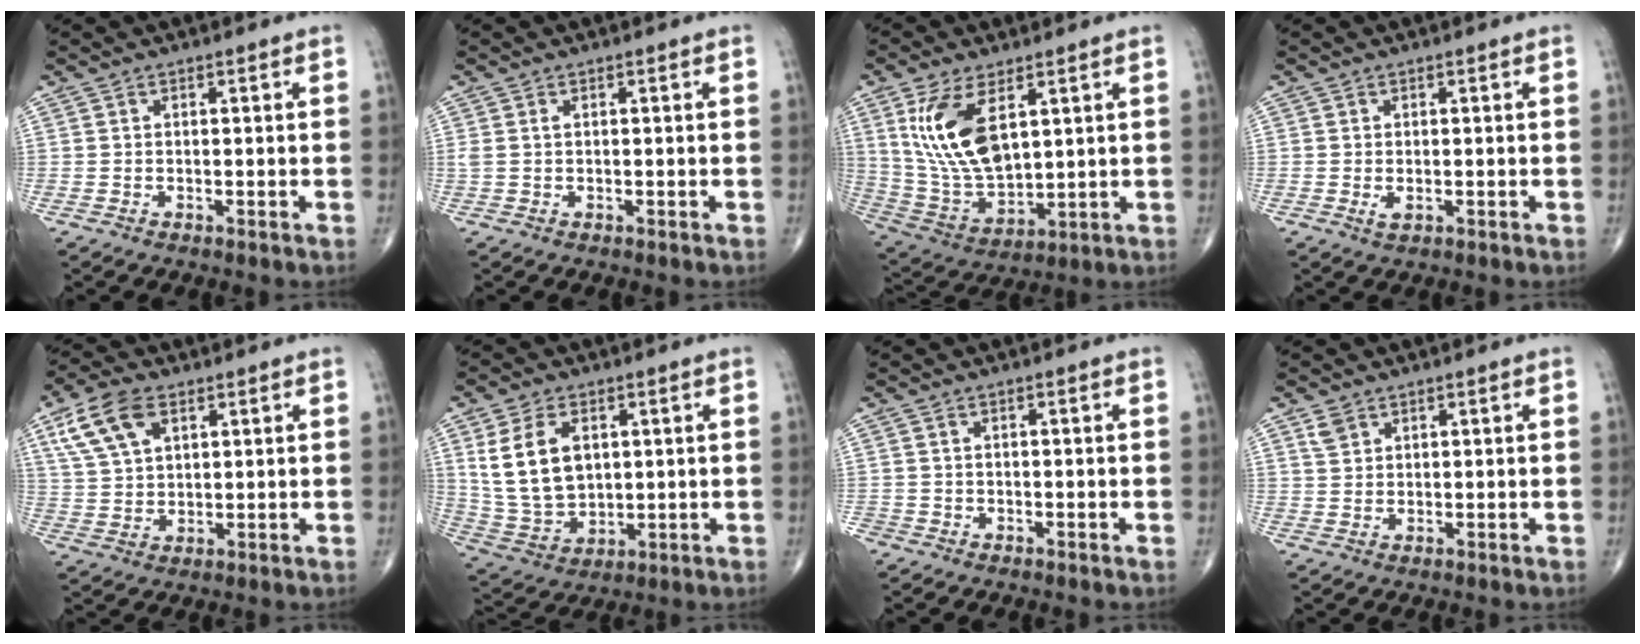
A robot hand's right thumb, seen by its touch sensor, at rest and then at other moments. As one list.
[{"total": 1.1, "force": [0.3, 0.6, 0.9], "torque": [-0.027, 0.012, 0.012]}, {"total": 15.5, "force": [5.5, 7.6, 12.3], "torque": [-0.236, -0.023, 0.121]}, {"total": 1.5, "force": [-0.3, 0.9, 1.2], "torque": [-0.023, -0.005, -0.004]}, {"total": 10.3, "force": [4.8, 5.8, 7.0], "torque": [-0.134, -0.002, 0.096]}, {"total": 13.0, "force": [3.4, 8.5, 9.2], "torque": [-0.164, -0.014, 0.078]}, {"total": 1.8, "force": [-1.1, 1.4, 0.2], "torque": [-0.003, 0.005, -0.025]}, {"total": 2.5, "force": [1.5, 1.7, 1.0], "torque": [-0.012, -0.003, 0.031]}]